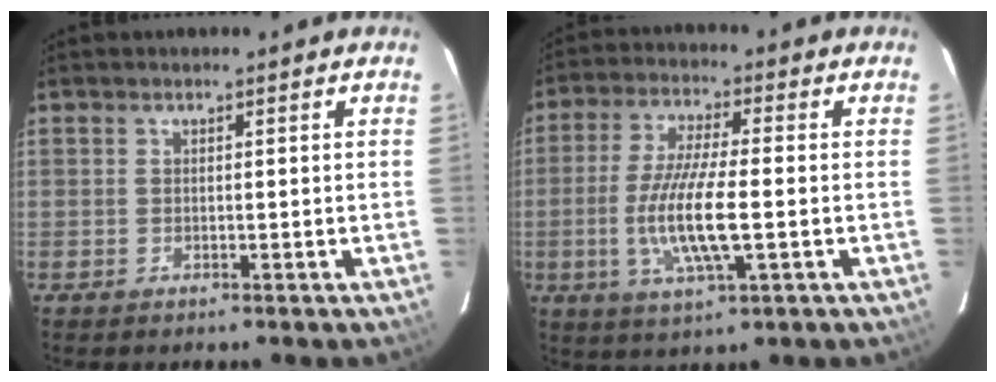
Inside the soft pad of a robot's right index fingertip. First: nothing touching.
{"total": 11.6, "force": [-2.3, 2.2, 11.2], "torque": [-0.222, -0.013, -0.044]}